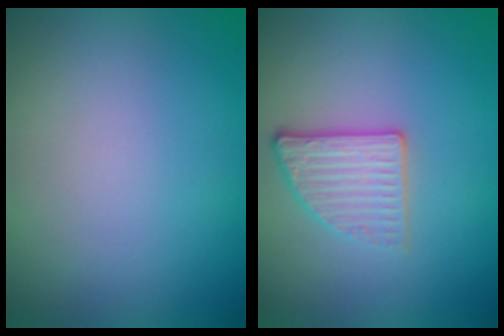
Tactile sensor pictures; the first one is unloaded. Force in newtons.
{"total": 2.7, "press": 2.6, "slide": 0.8}